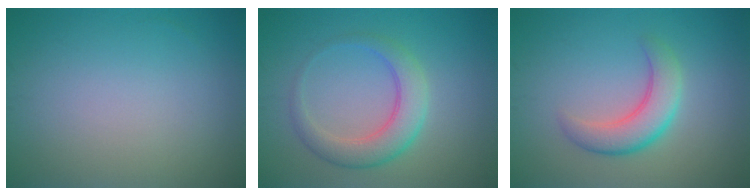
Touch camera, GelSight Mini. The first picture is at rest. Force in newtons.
{"total": 4.1, "press": 4.0, "slide": 0.3}
{"total": 3.9, "press": 3.9, "slide": 0.2}